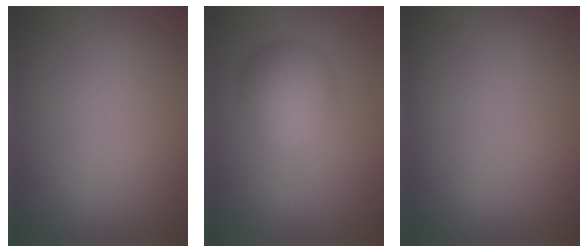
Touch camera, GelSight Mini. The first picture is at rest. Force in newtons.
{"total": 4.4, "press": 4.4, "slide": 0.1}
{"total": 0.0}